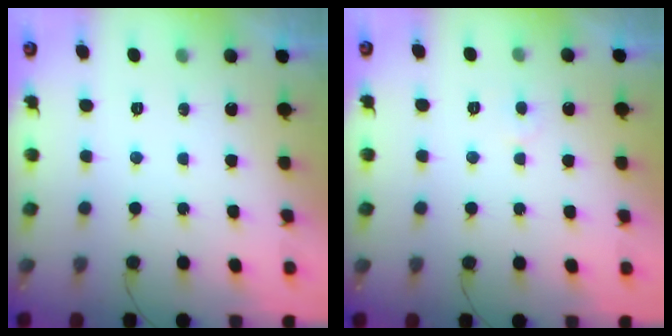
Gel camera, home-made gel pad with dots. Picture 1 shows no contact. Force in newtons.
{"total": 2.6, "press": 2.6, "slide": 0.3}